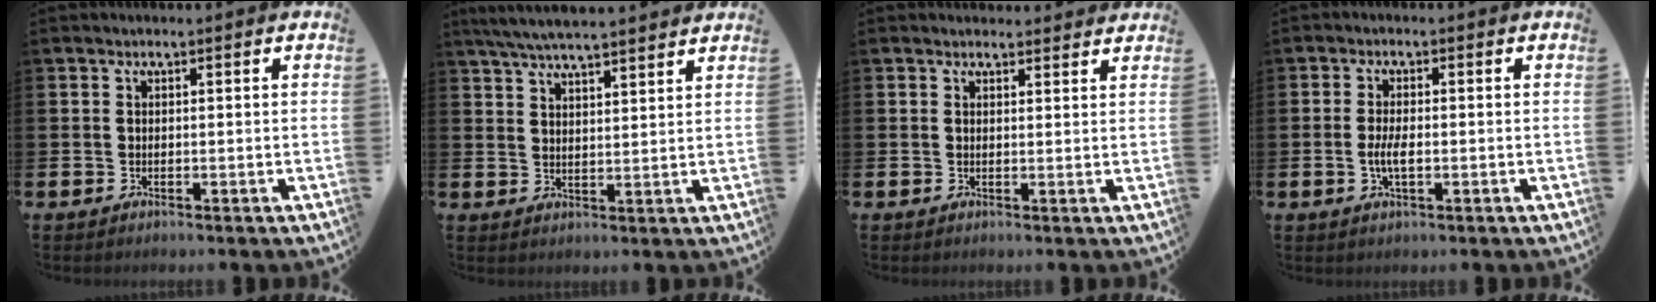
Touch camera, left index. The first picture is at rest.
{"total": 5.7, "force": [5.4, 0.3, 1.6], "torque": [-0.047, -0.021, 0.099]}
{"total": 1.5, "force": [1.4, 0.4, 0.0], "torque": [0.012, -0.006, 0.024]}
{"total": 3.0, "force": [-0.5, 1.1, 2.8], "torque": [-0.042, -0.001, -0.010]}